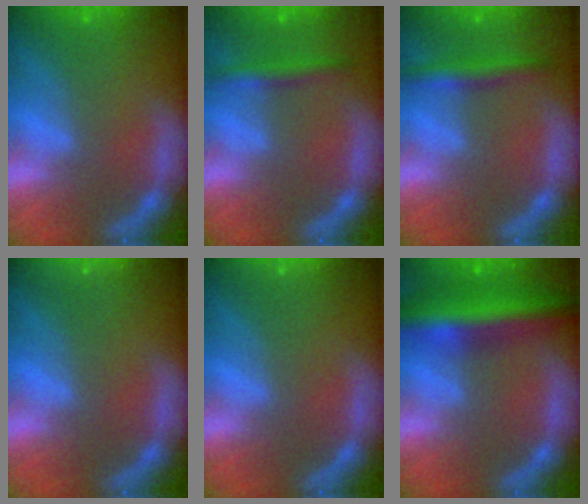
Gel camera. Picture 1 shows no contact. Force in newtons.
{"total": 2.4}
{"total": 3.0}
{"total": 2.4}
{"total": 1.9}
{"total": 8.5}